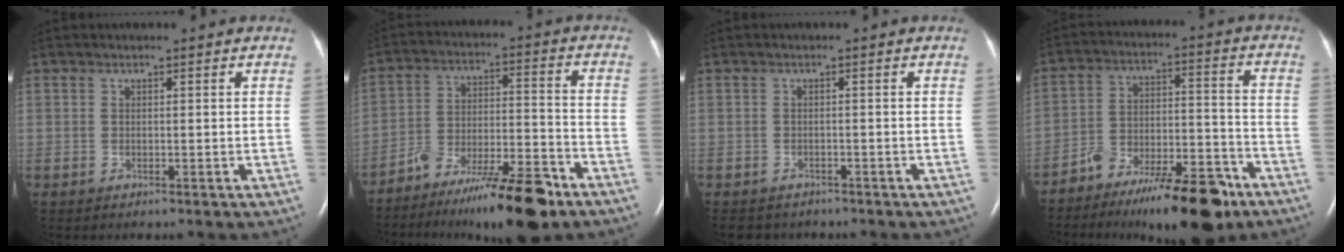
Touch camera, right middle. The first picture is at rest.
{"total": 14.0, "force": [-10.6, 2.1, 8.9], "torque": [-0.142, 0.009, -0.173]}
{"total": 4.9, "force": [-4.3, 2.1, 0.8], "torque": [-0.010, -0.001, -0.054]}
{"total": 14.1, "force": [-10.4, 3.8, 8.7], "torque": [-0.123, 0.026, -0.168]}